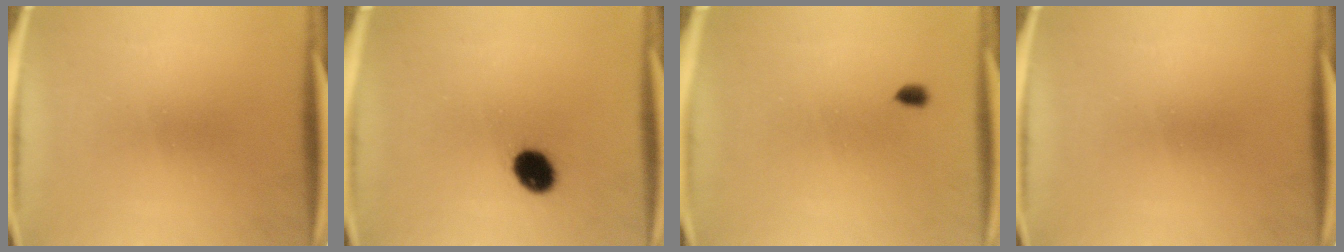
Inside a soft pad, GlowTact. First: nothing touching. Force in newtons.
{"total": 7.2}
{"total": 1.2}
{"total": 0.0}